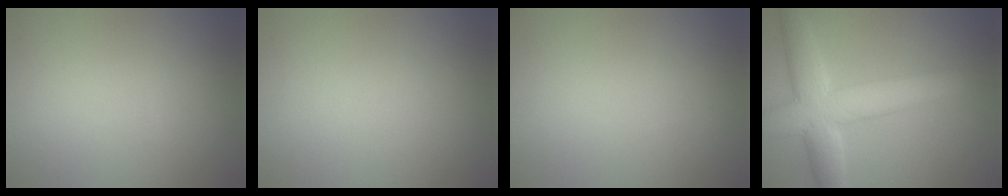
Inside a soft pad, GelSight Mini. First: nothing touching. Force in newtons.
{"total": 0.0}
{"total": 0.0}
{"total": 7.3, "press": 7.3, "slide": 0.4}